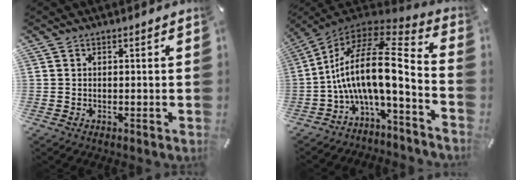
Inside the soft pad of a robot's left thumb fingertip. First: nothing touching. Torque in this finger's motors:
{"motor_torque": [-0.24, 2.05, 1.95, 0.81, 0.29]}